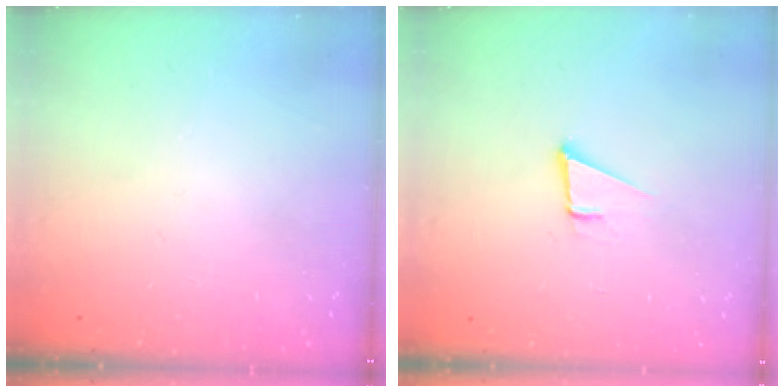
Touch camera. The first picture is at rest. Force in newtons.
{"total": 3.6, "press": 2.8, "slide": 2.3}